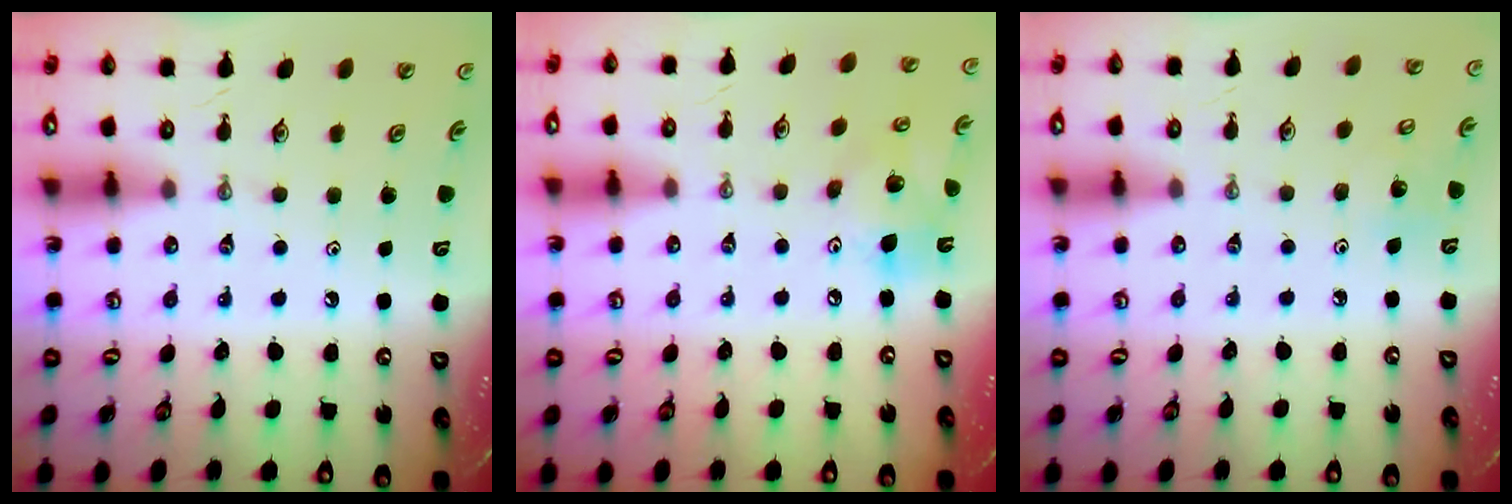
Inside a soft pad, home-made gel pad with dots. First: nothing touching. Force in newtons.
{"total": 14.1, "press": 13.8, "slide": 2.9}
{"total": 6.4, "press": 6.4, "slide": 0.5}